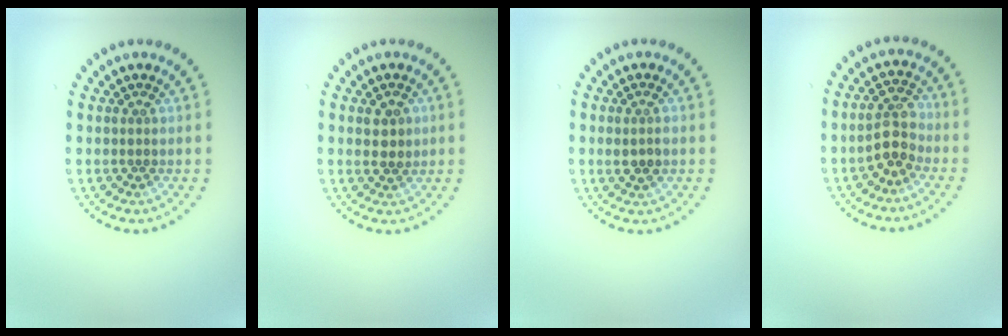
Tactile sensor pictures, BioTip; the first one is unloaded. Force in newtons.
{"total": 1.9, "press": 1.8, "slide": 0.3}
{"total": 1.6, "press": 1.5, "slide": 0.5}
{"total": 3.0, "press": 2.8, "slide": 0.9}